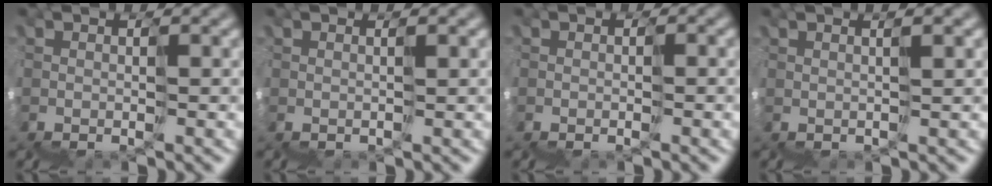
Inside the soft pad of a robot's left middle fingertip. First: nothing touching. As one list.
[{"total": 1.3, "force": [0.7, 0.3, 1.0], "torque": [-0.008, 0.017, 0.010]}, {"total": 1.6, "force": [-0.9, 1.0, 0.9], "torque": [-0.023, -0.008, -0.003]}, {"total": 2.5, "force": [1.5, 0.7, 1.9], "torque": [-0.010, 0.034, 0.021]}]